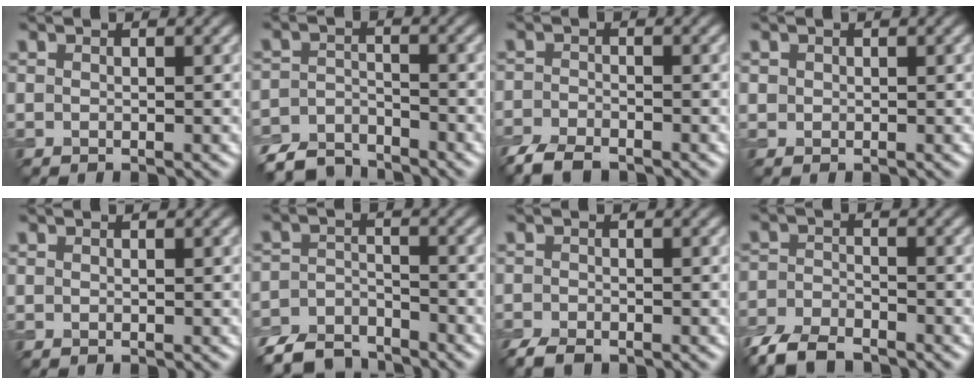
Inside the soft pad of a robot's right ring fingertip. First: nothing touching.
{"total": 4.9, "force": [-4.5, 1.6, 0.9], "torque": [-0.013, -0.005, -0.091]}
{"total": 4.5, "force": [-3.6, 1.7, 2.1], "torque": [-0.039, -0.010, -0.078]}
{"total": 0.5, "force": [0.1, 0.5, 0.0], "torque": [0.005, -0.002, 0.004]}
{"total": 0.0}
{"total": 5.7, "force": [-5.1, 2.0, 1.4], "torque": [-0.023, -0.008, -0.102]}
{"total": 2.8, "force": [-2.3, 1.0, 1.3], "torque": [-0.025, -0.008, -0.048]}
{"total": 6.0, "force": [-4.9, 2.2, 2.7], "torque": [-0.054, -0.012, -0.103]}